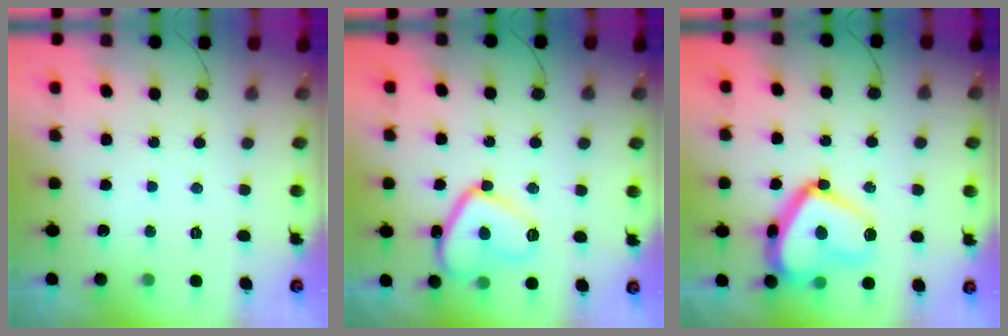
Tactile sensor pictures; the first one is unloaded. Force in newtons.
{"total": 13.5, "press": 13.5, "slide": 1.0}
{"total": 19.2, "press": 19.1, "slide": 1.5}